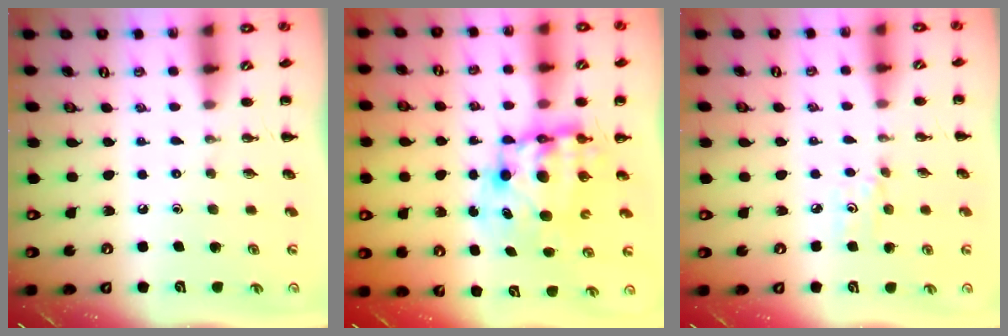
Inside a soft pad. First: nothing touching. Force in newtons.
{"total": 9.8, "press": 9.5, "slide": 2.6}
{"total": 3.0, "press": 2.8, "slide": 1.1}